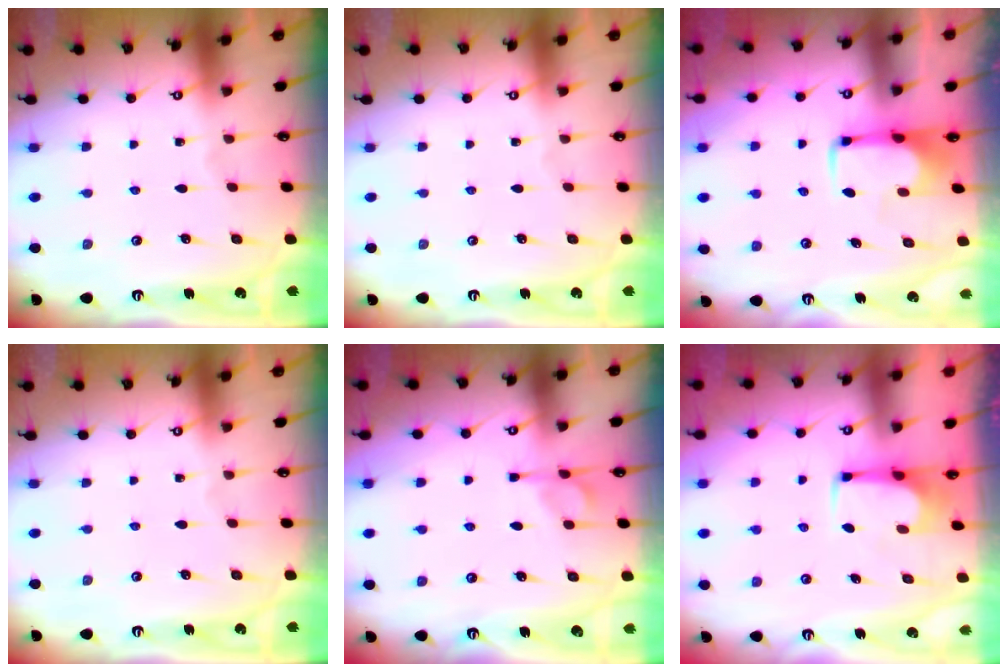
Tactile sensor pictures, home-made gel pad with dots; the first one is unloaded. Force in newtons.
{"total": 0.0}
{"total": 2.0, "press": 2.0, "slide": 0.4}
{"total": 0.0}
{"total": 5.3, "press": 5.3, "slide": 0.7}
{"total": 3.5, "press": 3.5, "slide": 0.2}